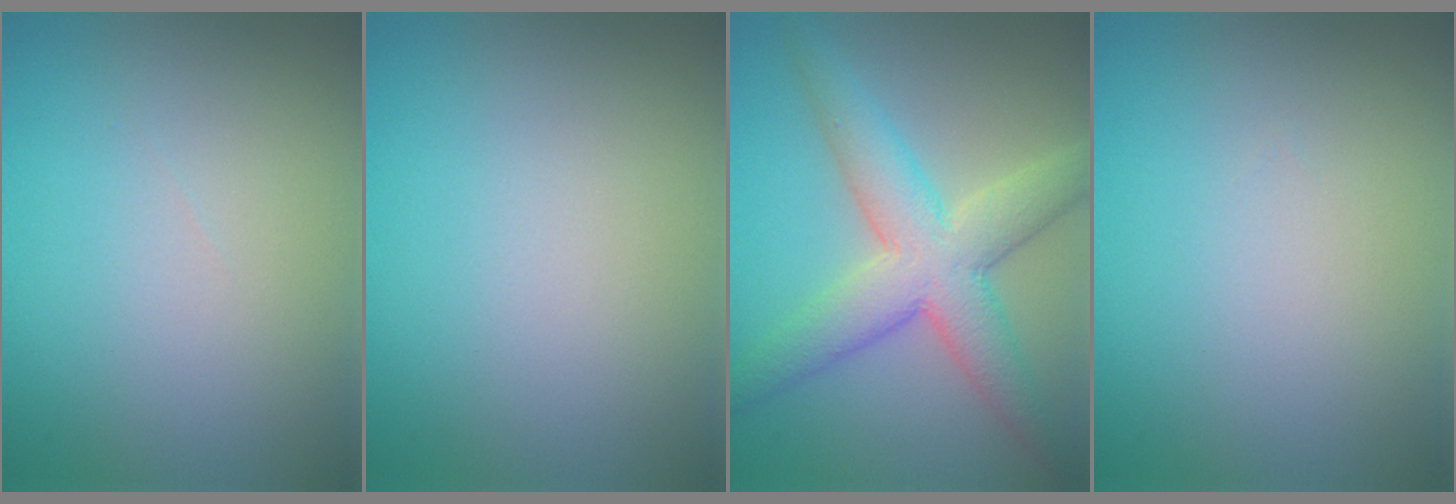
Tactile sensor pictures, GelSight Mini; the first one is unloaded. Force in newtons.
{"total": 0.0}
{"total": 6.9, "press": 6.9, "slide": 0.2}
{"total": 0.0}